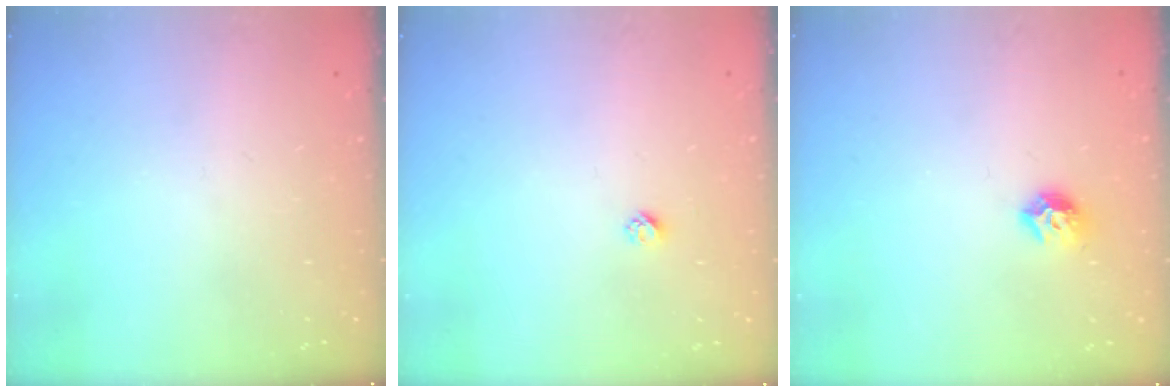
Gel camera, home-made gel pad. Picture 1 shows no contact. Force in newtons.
{"total": 2.3, "press": 2.3, "slide": 0.2}
{"total": 8.2, "press": 8.2, "slide": 0.7}